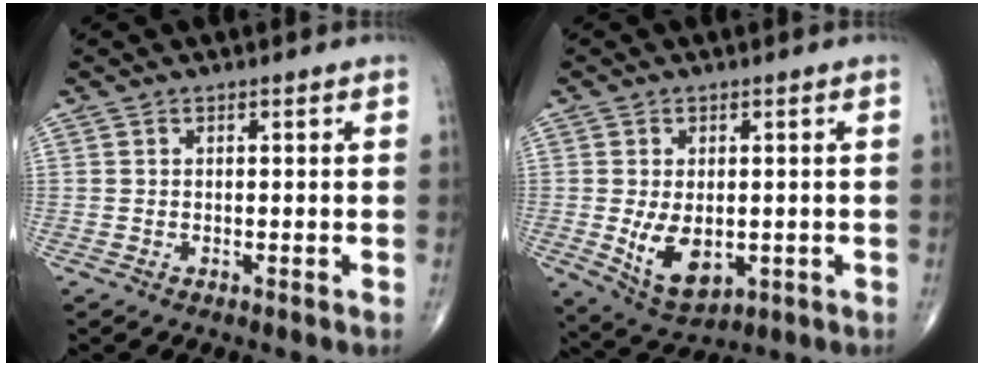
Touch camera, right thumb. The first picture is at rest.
{"total": 8.6, "force": [-1.1, 5.2, 6.8], "torque": [-0.107, -0.016, -0.002]}